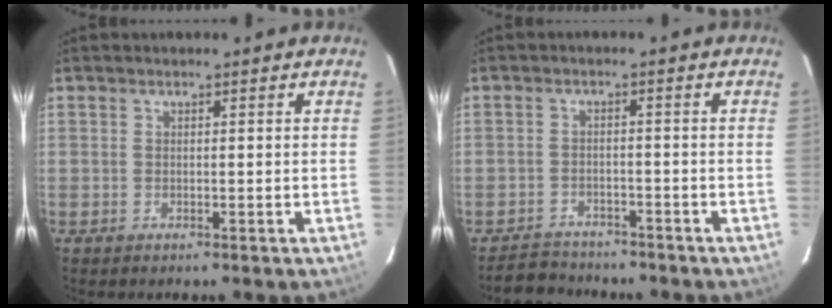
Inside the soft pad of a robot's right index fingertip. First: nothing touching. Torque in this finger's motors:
{"motor_torque": [0.05, -0.17, -0.38, -0.06]}